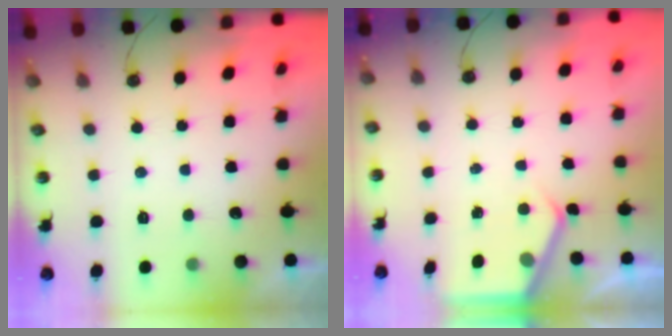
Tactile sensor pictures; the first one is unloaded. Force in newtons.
{"total": 3.3, "press": 3.2, "slide": 0.5}